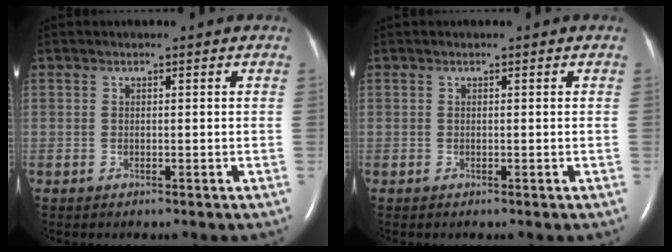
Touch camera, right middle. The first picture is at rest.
{"total": 0.0}